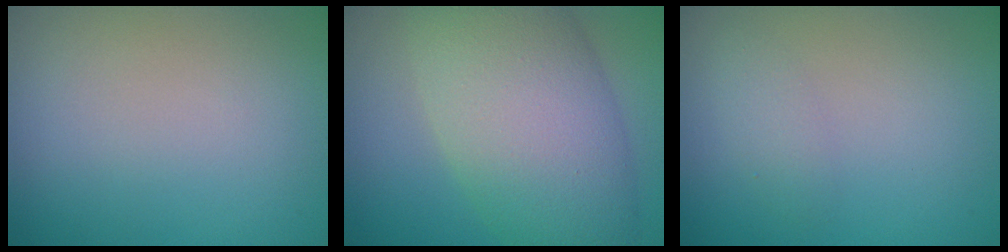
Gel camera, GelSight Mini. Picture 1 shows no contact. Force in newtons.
{"total": 11.1, "press": 11.1, "slide": 0.6}
{"total": 1.2, "press": 1.2, "slide": 0.0}